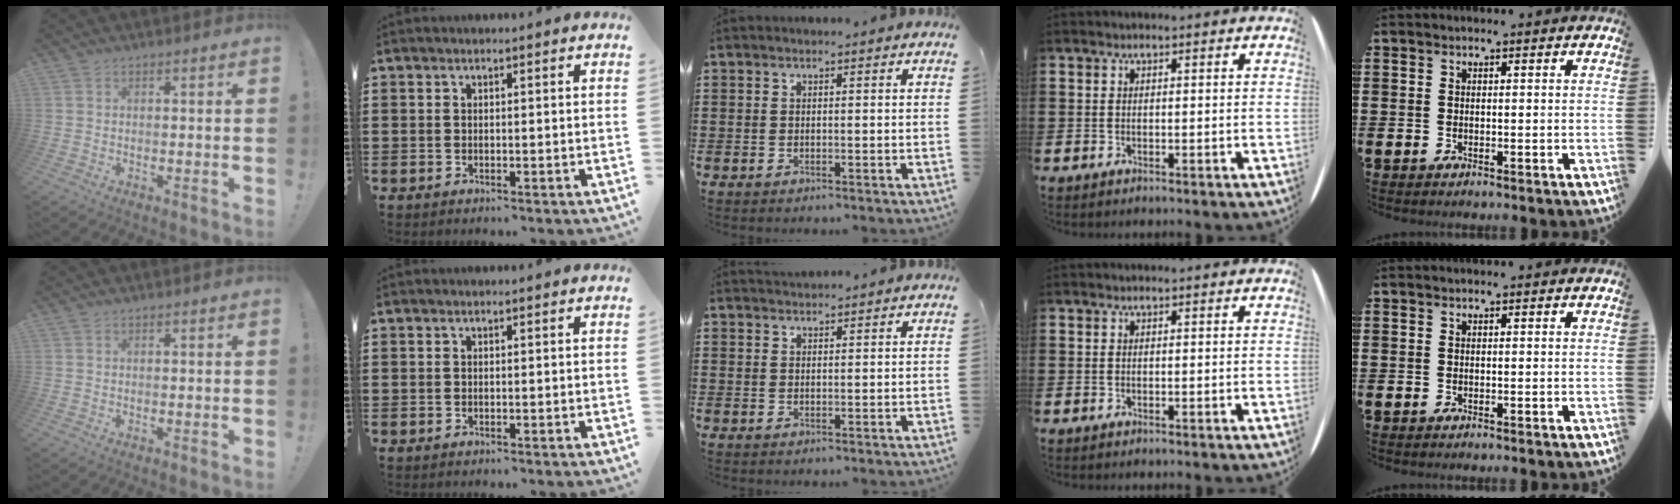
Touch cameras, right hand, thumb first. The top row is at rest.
{"middle": {"total": 1.2, "force": [1.2, 0.2, -0.1], "torque": [-0.001, -0.001, 0.023]}}